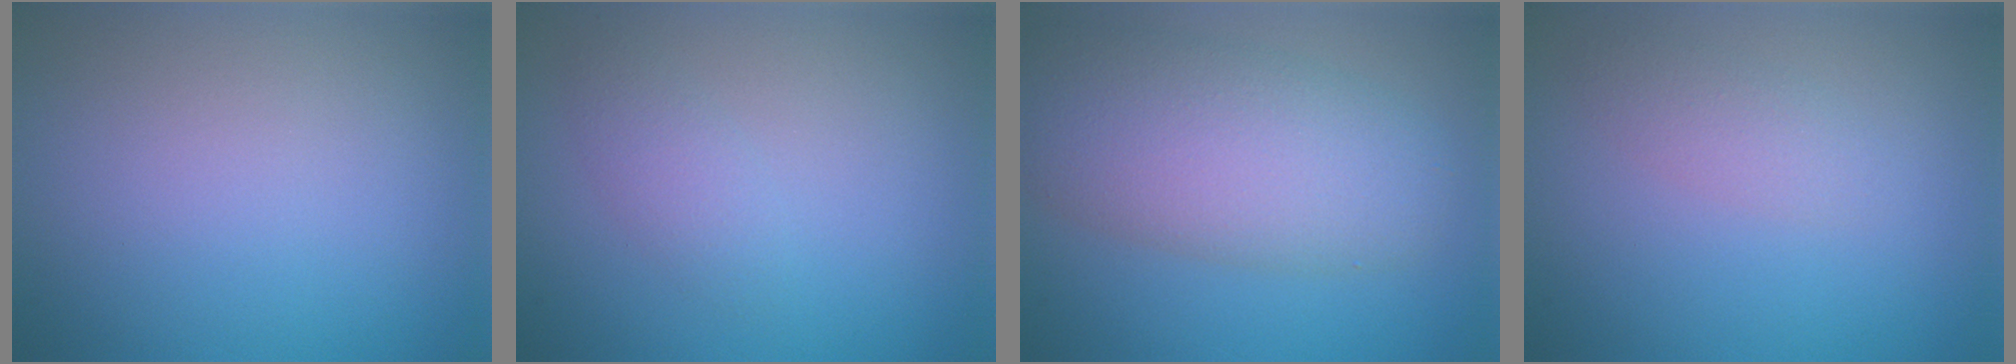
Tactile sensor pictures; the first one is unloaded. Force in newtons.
{"total": 1.6, "press": 1.6, "slide": 0.1}
{"total": 7.7, "press": 7.7, "slide": 0.6}
{"total": 1.6, "press": 1.6, "slide": 0.1}